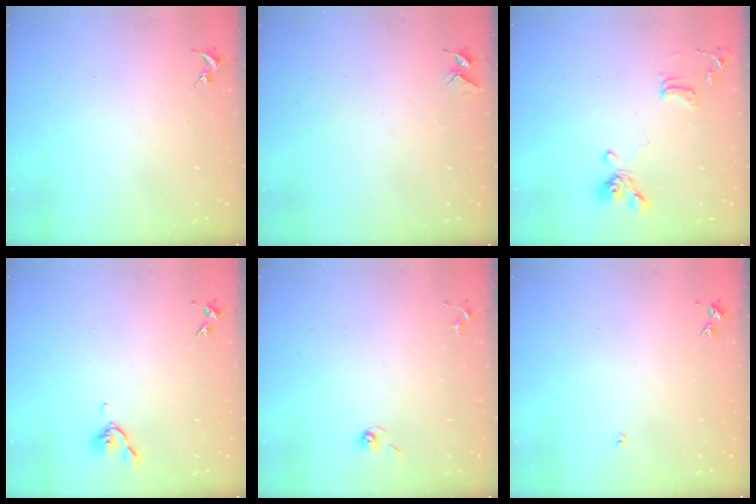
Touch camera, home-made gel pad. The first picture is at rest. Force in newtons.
{"total": 4.0, "press": 4.0, "slide": 0.3}
{"total": 12.3, "press": 12.2, "slide": 1.8}
{"total": 5.6, "press": 5.5, "slide": 1.0}
{"total": 3.9, "press": 3.5, "slide": 1.7}
{"total": 3.0, "press": 3.0, "slide": 0.4}